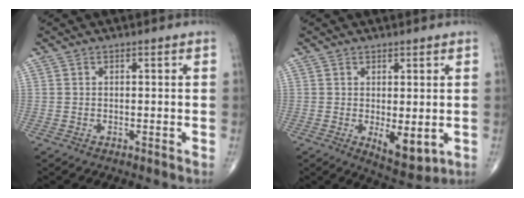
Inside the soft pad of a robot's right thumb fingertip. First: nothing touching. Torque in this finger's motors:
{"motor_torque": [0.33, 0.94, -0.04, -0.10, 0.21]}